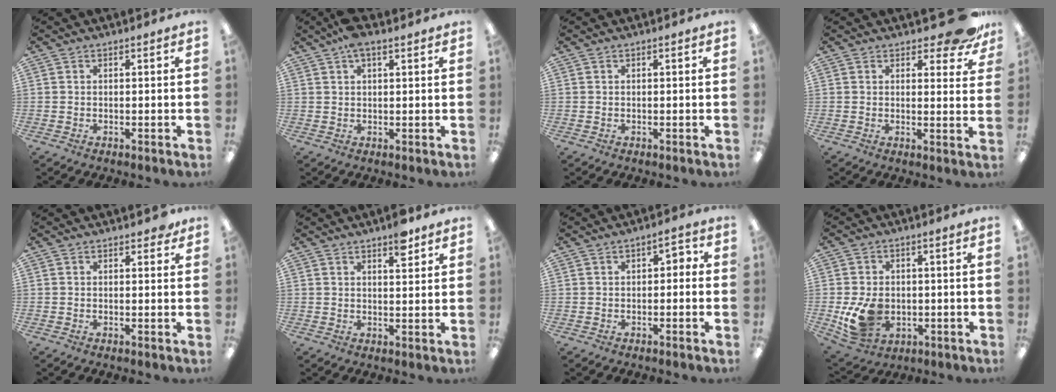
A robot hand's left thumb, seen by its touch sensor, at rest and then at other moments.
{"total": 4.6, "force": [2.6, 1.7, 3.4], "torque": [-0.063, 0.000, 0.044]}
{"total": 0.0}
{"total": 7.3, "force": [5.4, 2.8, 4.0], "torque": [-0.043, -0.031, 0.091]}
{"total": 1.3, "force": [0.8, 0.7, 0.7], "torque": [0.001, -0.004, 0.010]}
{"total": 4.8, "force": [3.4, 1.6, 3.0], "torque": [-0.034, -0.016, 0.054]}
{"total": 2.4, "force": [-0.9, 1.5, 1.7], "torque": [-0.023, 0.009, -0.021]}
{"total": 10.6, "force": [-1.9, 8.1, 6.5], "torque": [-0.122, 0.004, -0.031]}